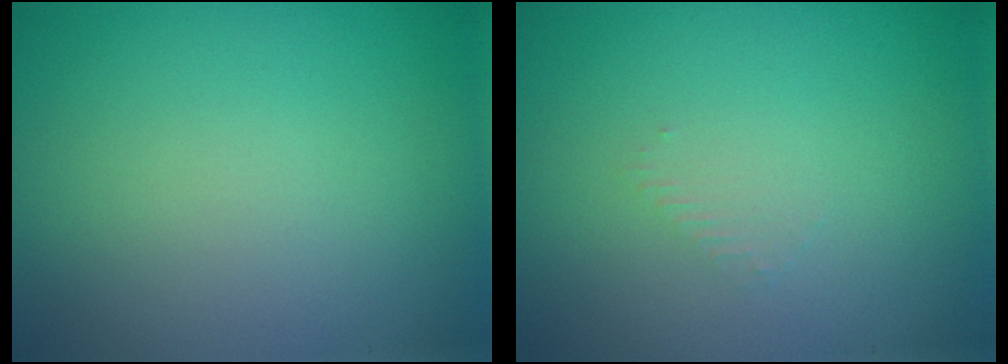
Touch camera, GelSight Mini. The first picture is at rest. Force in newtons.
{"total": 0.8, "press": 0.8, "slide": 0.3}